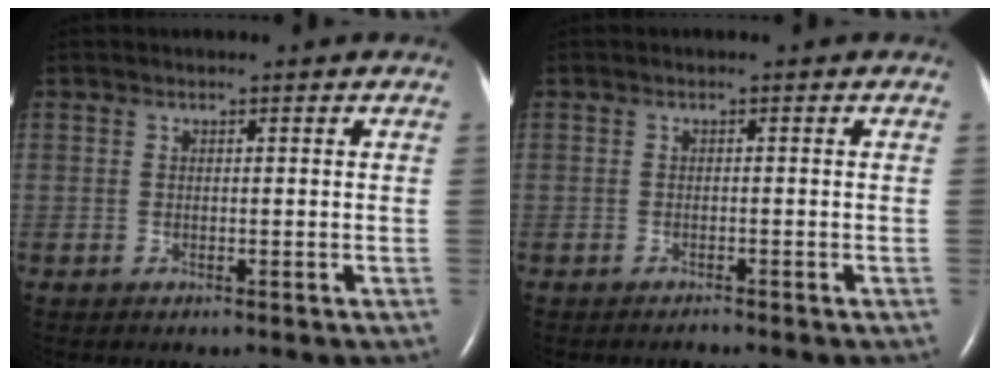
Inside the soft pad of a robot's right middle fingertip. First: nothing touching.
{"total": 0.7, "force": [-0.7, -0.1, 0.0], "torque": [-0.004, -0.003, -0.010]}